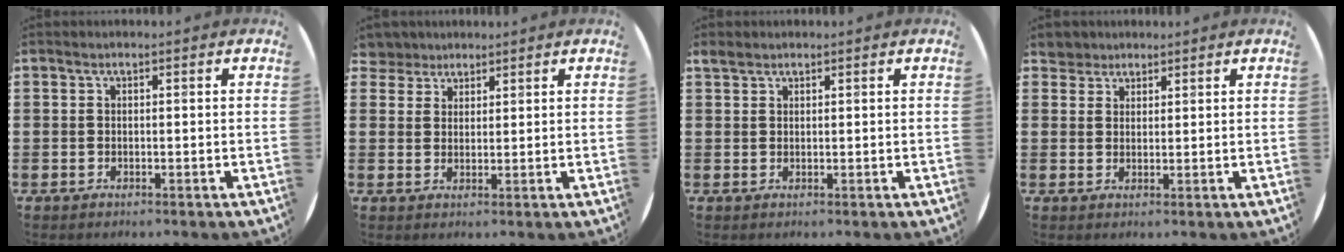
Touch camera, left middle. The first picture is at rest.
{"total": 3.5, "force": [3.1, 1.6, -0.1], "torque": [-0.008, 0.001, 0.060]}
{"total": 1.3, "force": [1.2, 0.5, 0.2], "torque": [-0.005, 0.004, 0.022]}
{"total": 2.7, "force": [2.4, 1.3, -0.1], "torque": [-0.005, 0.007, 0.047]}